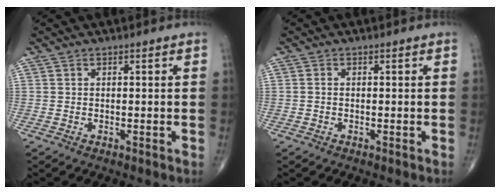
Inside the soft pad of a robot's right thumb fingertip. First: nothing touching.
{"total": 0.6, "force": [-0.1, 0.4, 0.4], "torque": [-0.007, 0.001, -0.006]}